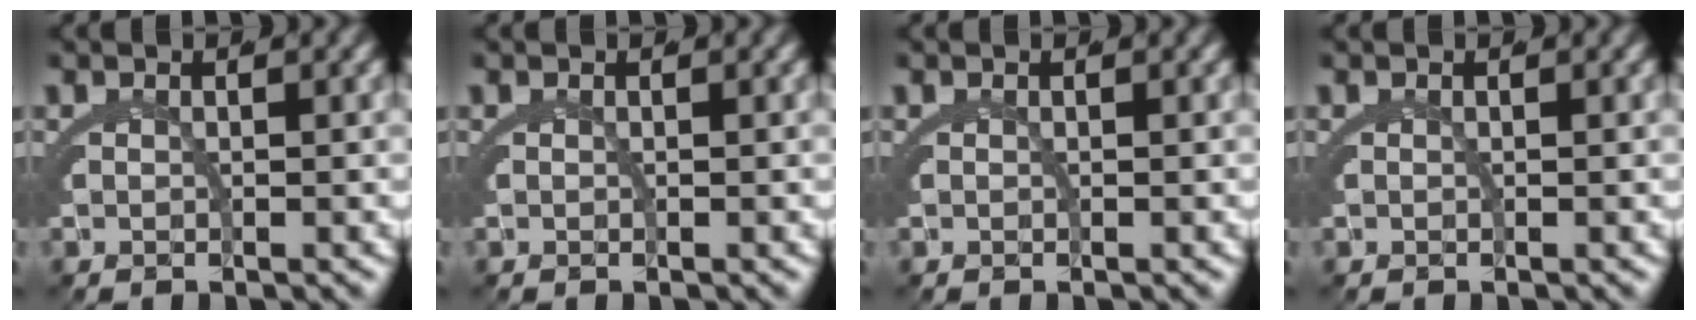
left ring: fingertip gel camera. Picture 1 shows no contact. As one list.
[{"total": 0.0}, {"total": 0.0}, {"total": 0.0}]